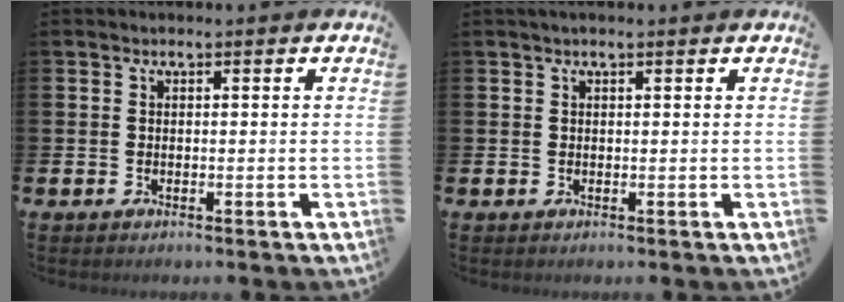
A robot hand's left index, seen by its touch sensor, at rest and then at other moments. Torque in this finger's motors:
{"motor_torque": [0.10, -0.52, 0.22, 0.00]}